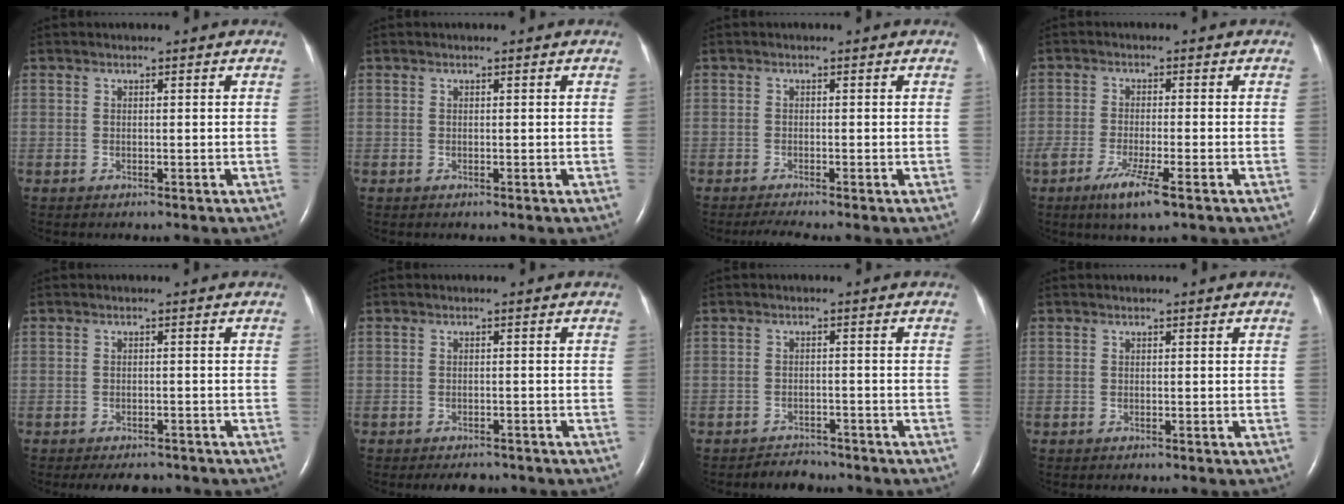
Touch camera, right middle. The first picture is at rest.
{"total": 0.0}
{"total": 1.9, "force": [-1.6, -0.6, 0.9], "torque": [-0.026, -0.007, -0.033]}
{"total": 5.8, "force": [-3.3, 0.3, 4.8], "torque": [-0.094, -0.016, -0.058]}
{"total": 5.1, "force": [-4.3, 1.9, 1.8], "torque": [-0.020, -0.002, -0.056]}
{"total": 3.4, "force": [-2.9, 1.3, 1.1], "torque": [-0.016, -0.002, -0.038]}
{"total": 2.7, "force": [-2.5, 1.0, -0.3], "torque": [-0.002, -0.002, -0.038]}
{"total": 0.0}